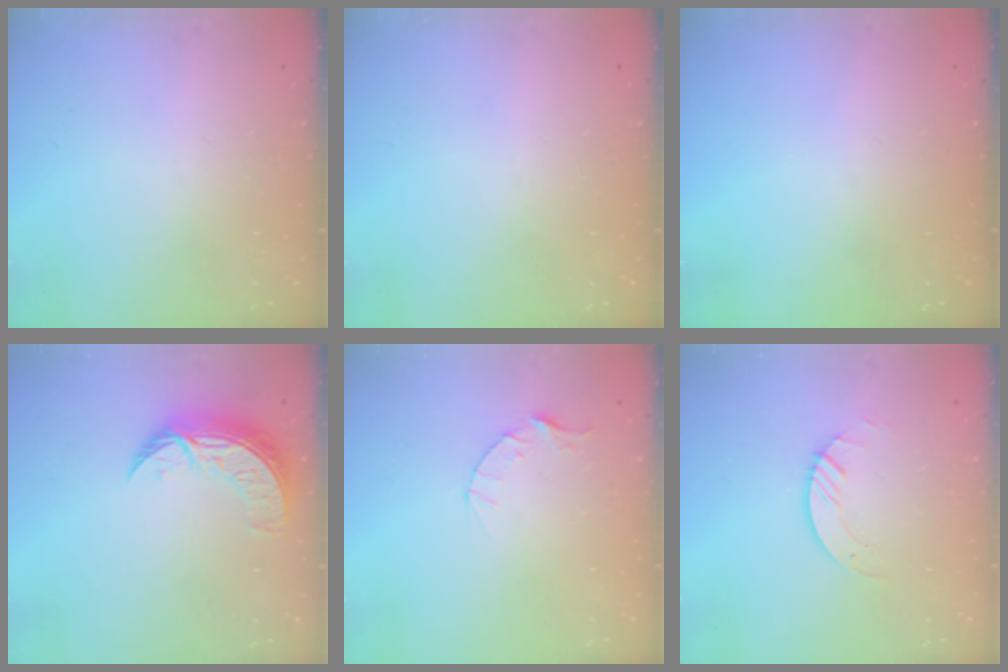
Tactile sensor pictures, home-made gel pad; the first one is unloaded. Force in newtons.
{"total": 0.0}
{"total": 0.0}
{"total": 9.1, "press": 9.0, "slide": 0.8}
{"total": 3.5, "press": 3.5, "slide": 0.4}
{"total": 2.6, "press": 2.6, "slide": 0.3}